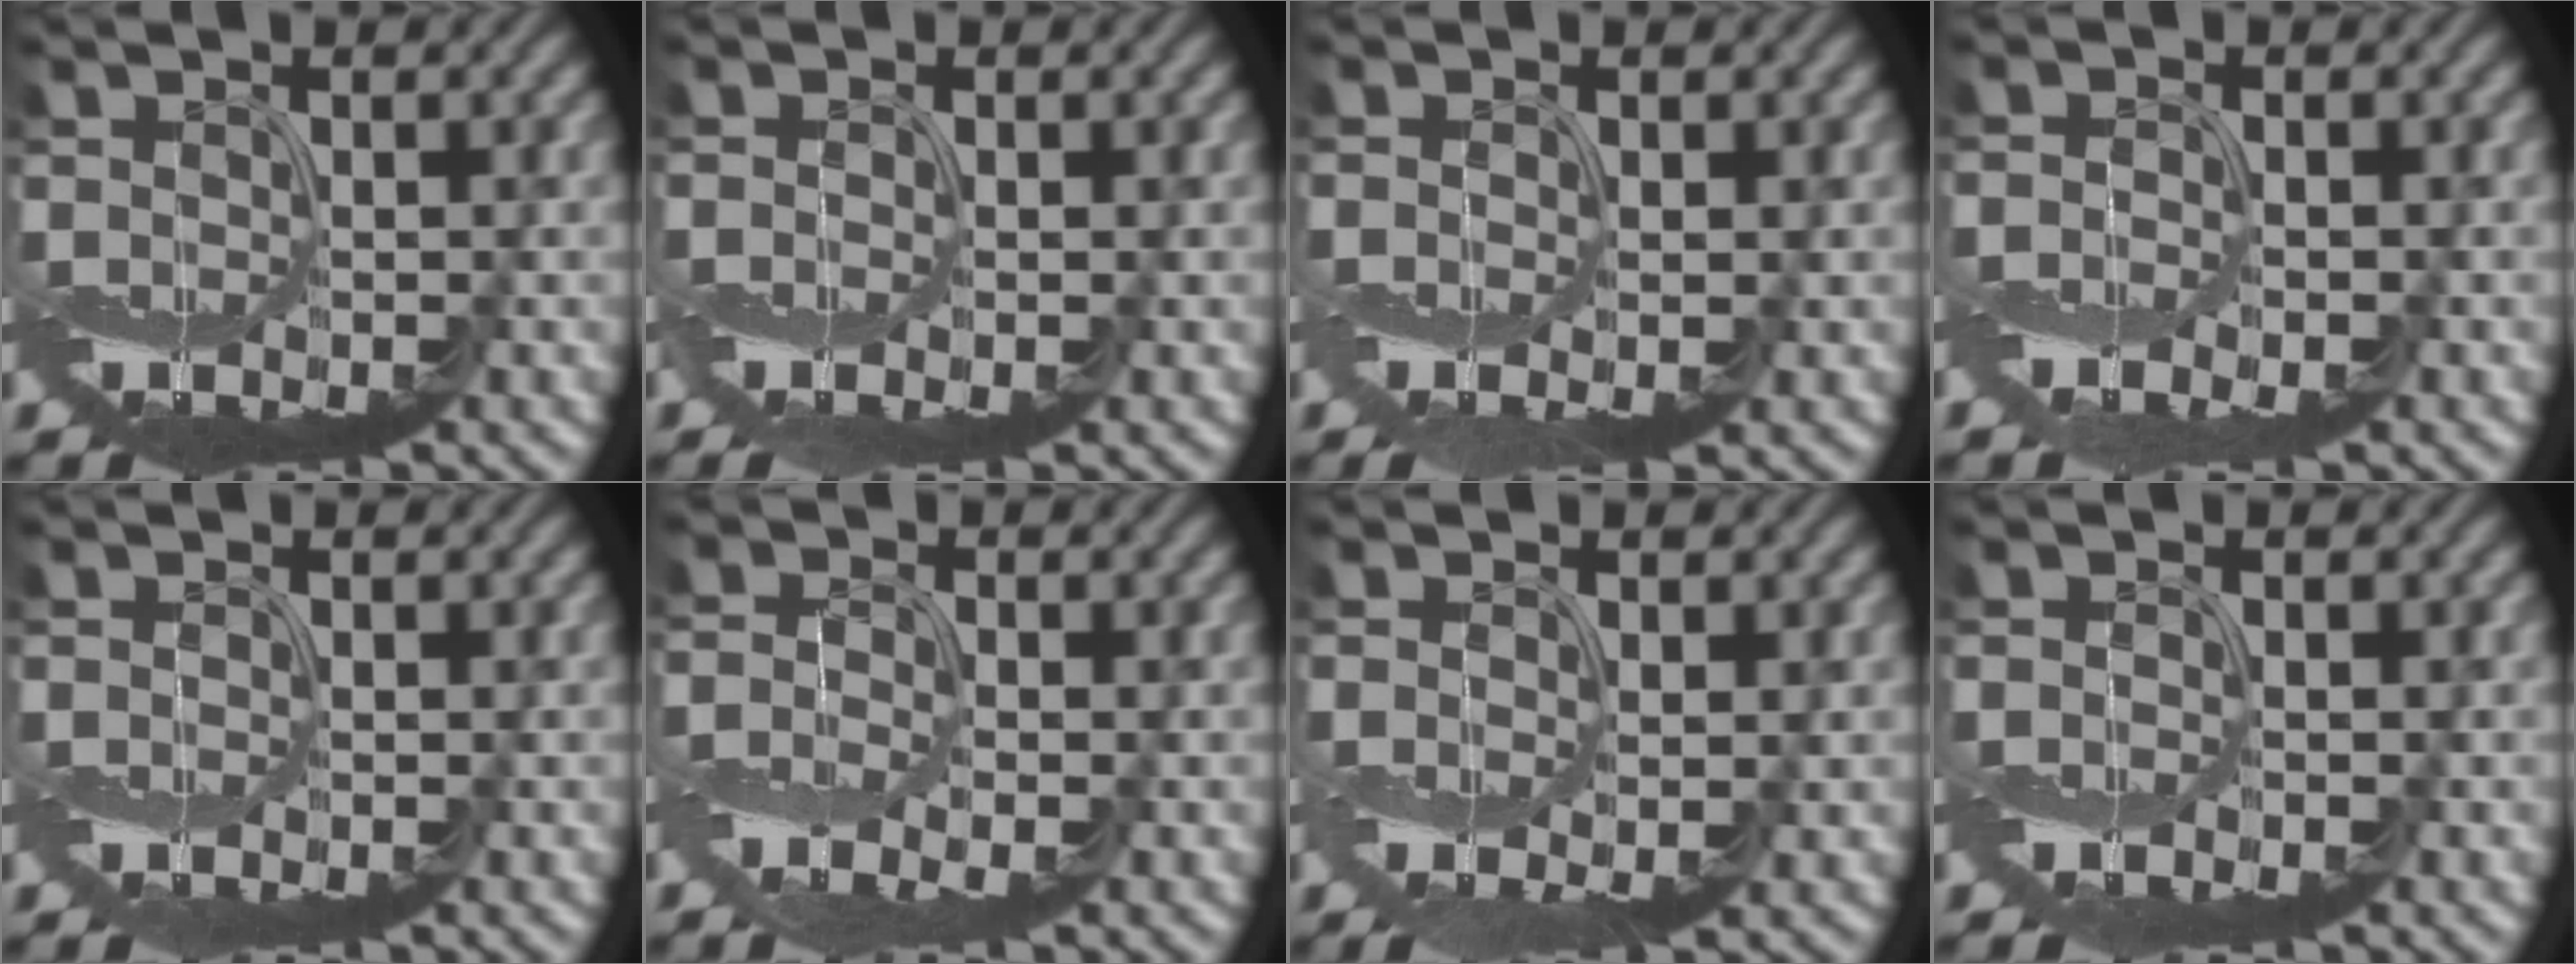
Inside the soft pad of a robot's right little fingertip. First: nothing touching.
{"total": 1.1, "force": [-0.4, 0.5, 0.9], "torque": [-0.021, -0.007, 0.002]}
{"total": 2.1, "force": [-0.6, 1.1, 1.6], "torque": [-0.031, -0.008, -0.004]}
{"total": 1.6, "force": [-1.1, 0.7, 0.9], "torque": [-0.021, -0.003, -0.026]}
{"total": 0.5, "force": [-0.3, 0.4, 0.2], "torque": [-0.005, -0.002, -0.003]}
{"total": 2.6, "force": [-1.3, 1.4, 1.7], "torque": [-0.044, -0.002, -0.034]}
{"total": 2.8, "force": [-0.6, 1.5, 2.3], "torque": [-0.043, -0.009, -0.005]}
{"total": 0.8, "force": [-0.6, 0.3, 0.3], "torque": [-0.007, -0.002, -0.013]}